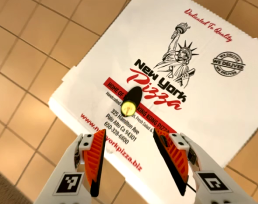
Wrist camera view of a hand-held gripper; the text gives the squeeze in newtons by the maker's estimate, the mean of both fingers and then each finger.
{"total": 0.0}